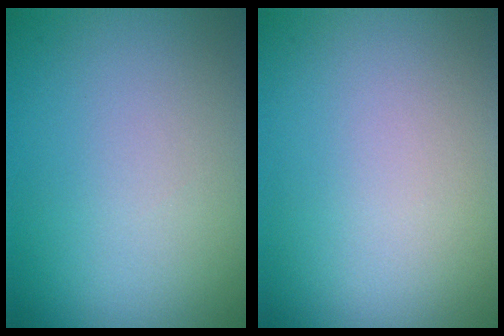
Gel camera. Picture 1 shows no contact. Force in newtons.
{"total": 0.0}